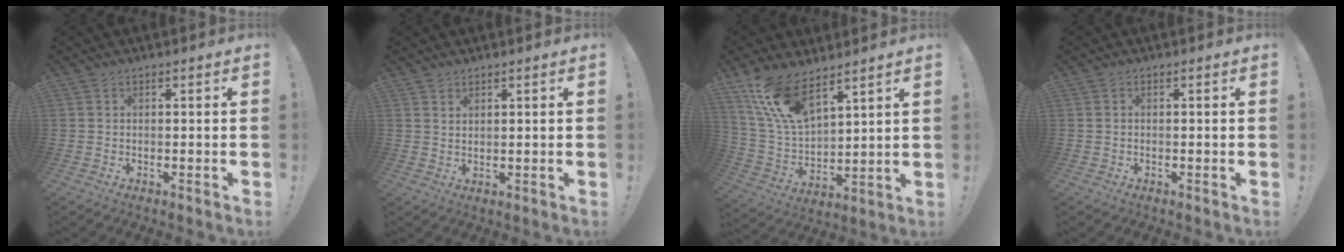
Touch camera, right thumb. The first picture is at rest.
{"total": 1.5, "force": [1.4, 0.2, 0.6], "torque": [-0.009, -0.006, 0.026]}
{"total": 15.1, "force": [10.7, 6.1, 8.7], "torque": [-0.194, -0.061, 0.204]}
{"total": 0.0}